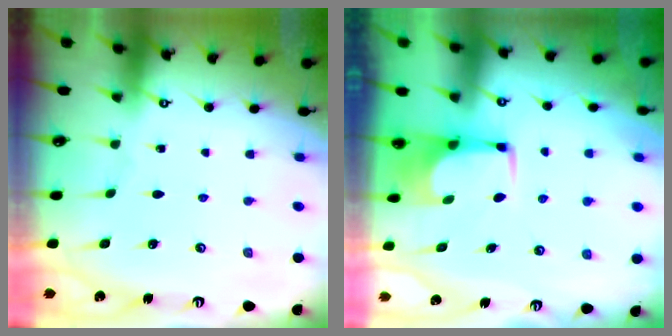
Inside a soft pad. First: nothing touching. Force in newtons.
{"total": 1.6, "press": 1.5, "slide": 0.3}